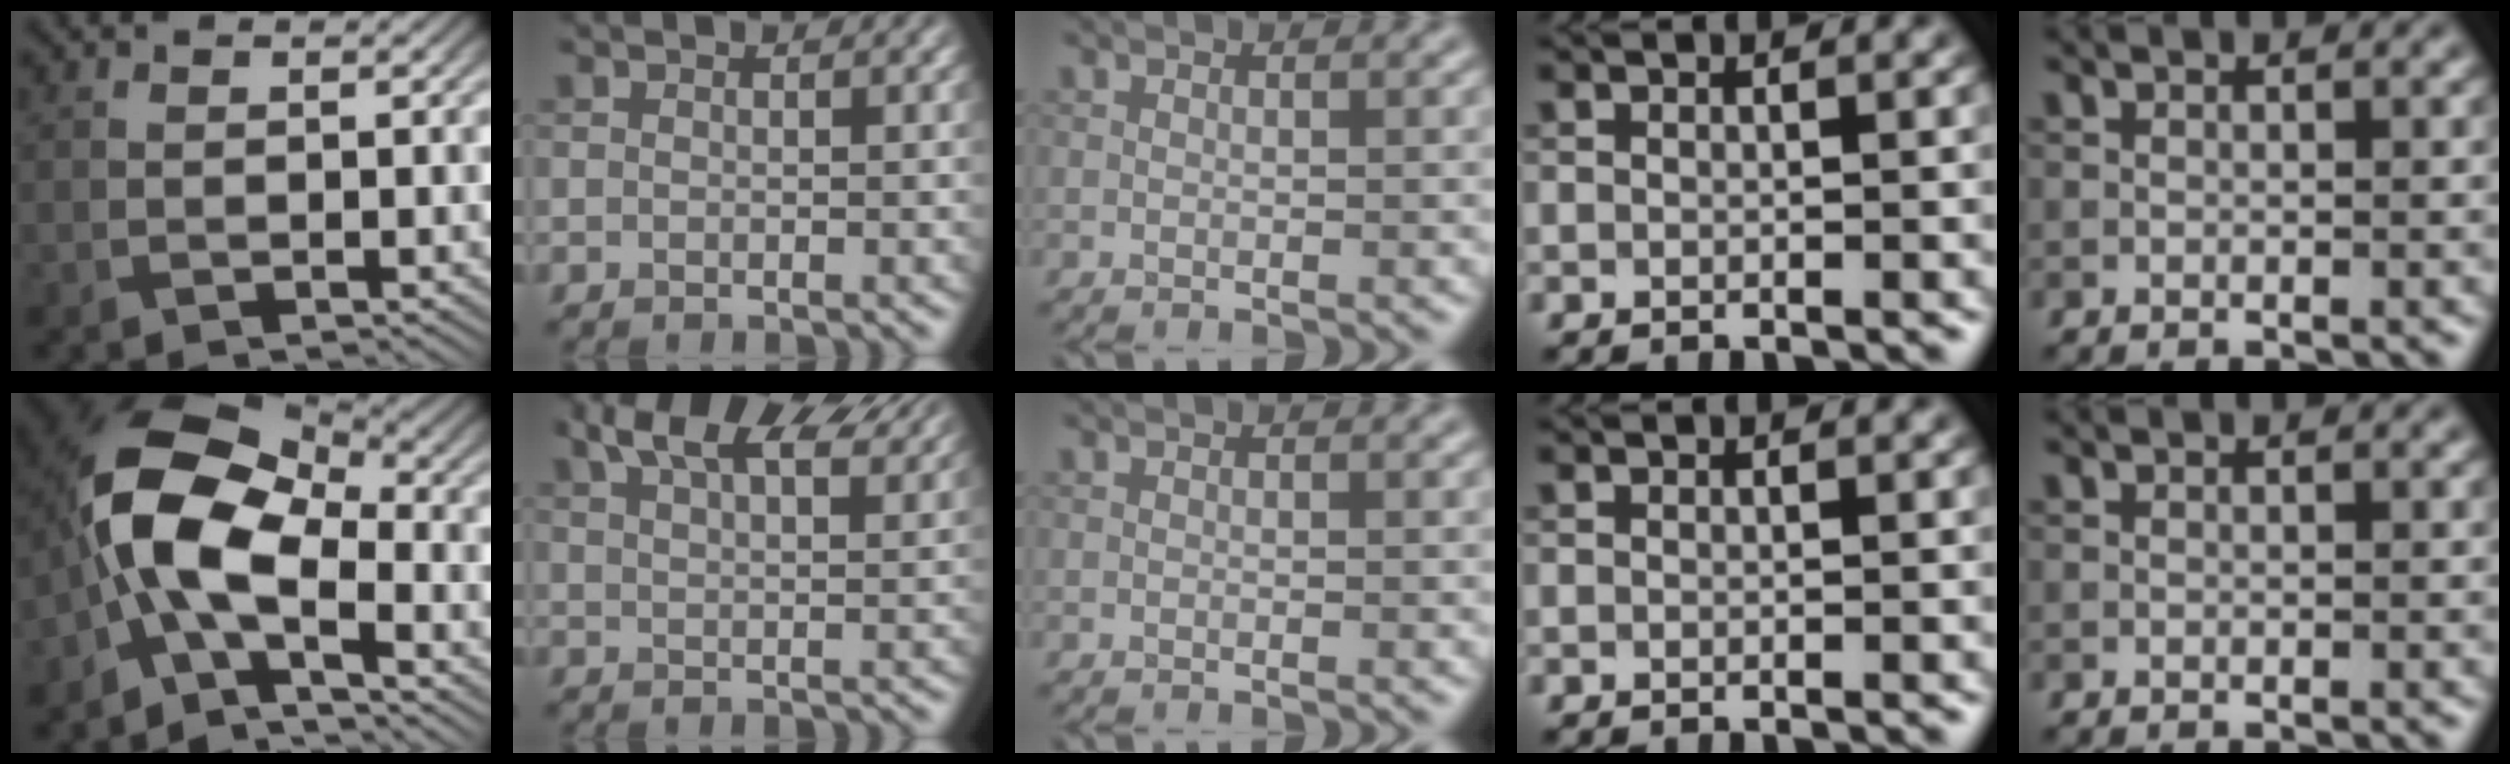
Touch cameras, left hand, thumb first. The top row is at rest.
{"thumb": {"total": 11.8, "force": [-3.4, 5.8, 9.7], "torque": [-0.191, 0.008, -0.084]}, "index": {"total": 8.2, "force": [6.0, 2.7, 4.9], "torque": [-0.076, 0.025, 0.082]}}